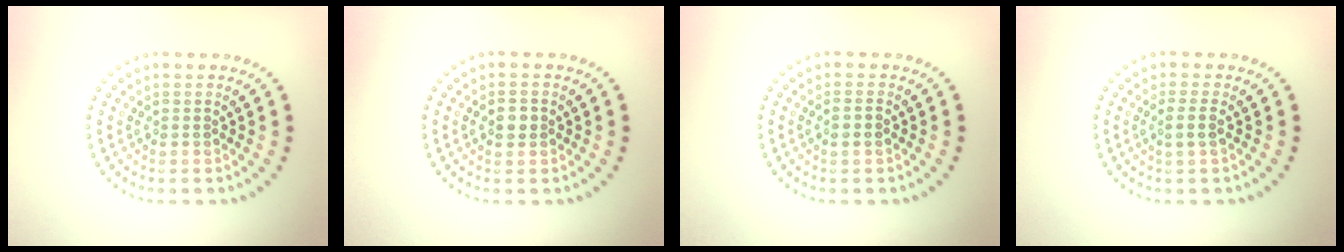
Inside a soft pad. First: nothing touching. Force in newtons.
{"total": 1.6, "press": 1.6, "slide": 0.3}
{"total": 1.2, "press": 1.1, "slide": 0.4}
{"total": 1.5, "press": 1.2, "slide": 0.8}